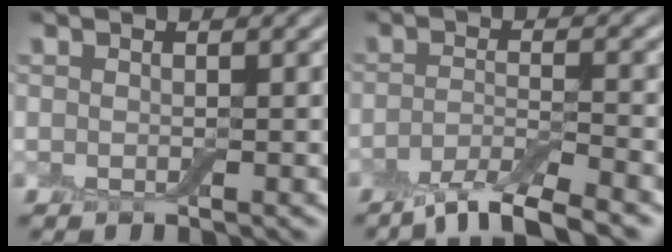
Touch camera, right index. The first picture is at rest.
{"total": 4.9, "force": [-3.7, 0.9, 3.1], "torque": [-0.051, -0.004, -0.072]}